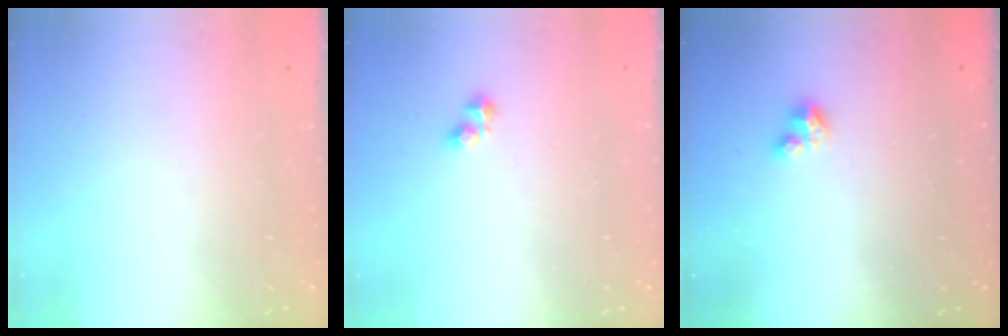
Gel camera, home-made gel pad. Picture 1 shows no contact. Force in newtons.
{"total": 2.7, "press": 2.7, "slide": 0.4}
{"total": 2.9, "press": 2.9, "slide": 0.2}